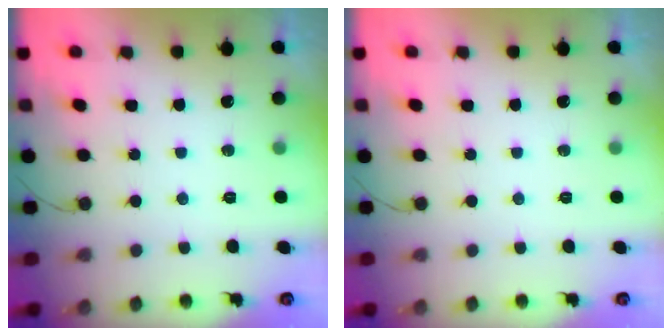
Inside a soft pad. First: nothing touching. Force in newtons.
{"total": 0.0}